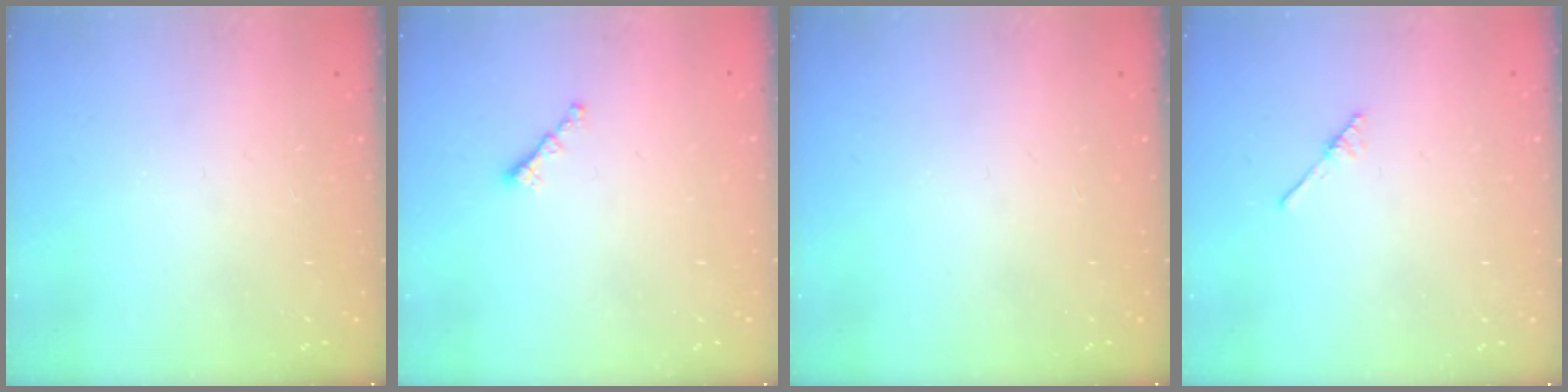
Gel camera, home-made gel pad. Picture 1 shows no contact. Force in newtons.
{"total": 0.7, "press": 0.6, "slide": 0.4}
{"total": 0.0}
{"total": 1.9, "press": 1.8, "slide": 0.3}